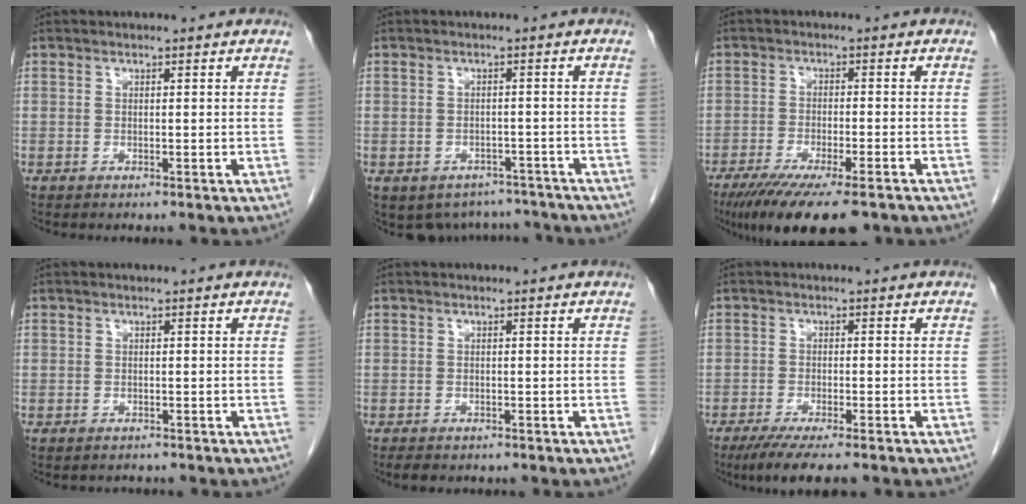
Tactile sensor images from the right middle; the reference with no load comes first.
{"total": 7.3, "force": [-6.2, 3.9, 0.6], "torque": [-0.002, 0.015, -0.073]}
{"total": 13.7, "force": [-10.3, 2.5, 8.7], "torque": [-0.131, -0.027, -0.160]}
{"total": 1.5, "force": [-1.2, 0.8, -0.2], "torque": [-0.011, 0.000, -0.020]}
{"total": 3.0, "force": [-2.4, 1.2, 1.2], "torque": [-0.023, -0.005, -0.028]}
{"total": 7.4, "force": [-5.7, 0.9, 4.6], "torque": [-0.070, -0.017, -0.088]}